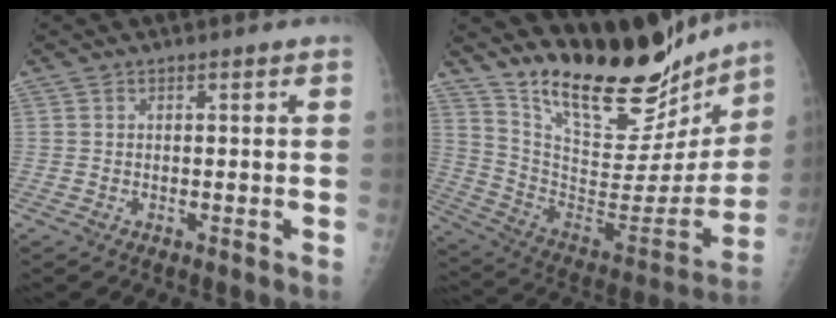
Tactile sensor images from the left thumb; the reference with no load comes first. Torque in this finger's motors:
{"motor_torque": [0.37, 0.10, 1.39, -1.38, 0.21]}